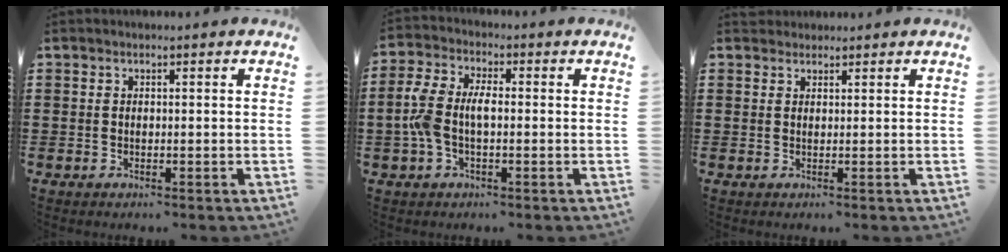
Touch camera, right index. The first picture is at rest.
{"total": 5.9, "force": [-0.7, 3.0, 5.1], "torque": [-0.127, -0.005, -0.021]}
{"total": 1.3, "force": [1.2, 0.6, -0.2], "torque": [0.002, 0.003, 0.024]}